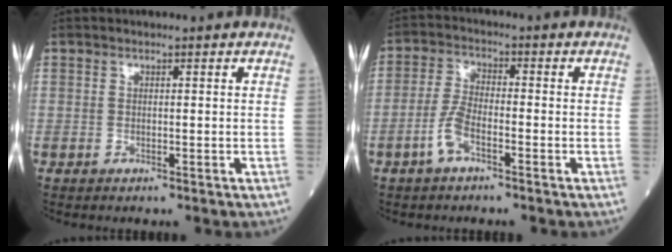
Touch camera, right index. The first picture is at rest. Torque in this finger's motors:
{"motor_torque": [0.20, -0.09, 0.14, 0.05]}